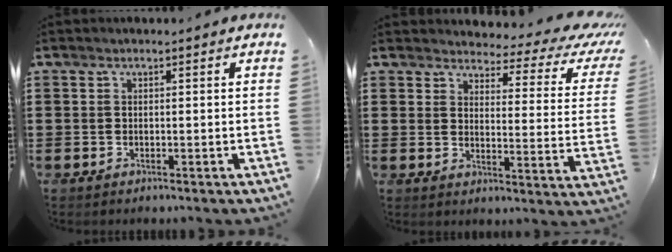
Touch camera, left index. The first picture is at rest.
{"total": 3.9, "force": [3.1, 1.1, 2.0], "torque": [-0.043, -0.027, 0.043]}